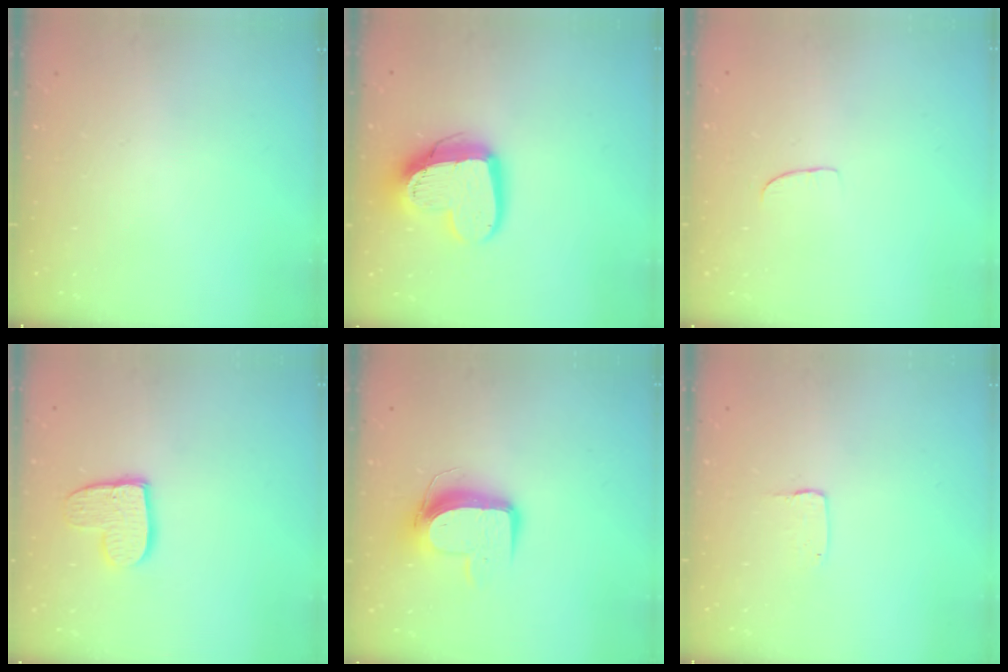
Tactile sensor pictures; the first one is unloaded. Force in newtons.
{"total": 15.6, "press": 15.5, "slide": 1.6}
{"total": 5.7, "press": 5.7, "slide": 0.5}
{"total": 10.1, "press": 10.0, "slide": 0.5}
{"total": 10.8, "press": 10.8, "slide": 1.0}
{"total": 2.0, "press": 2.0, "slide": 0.2}